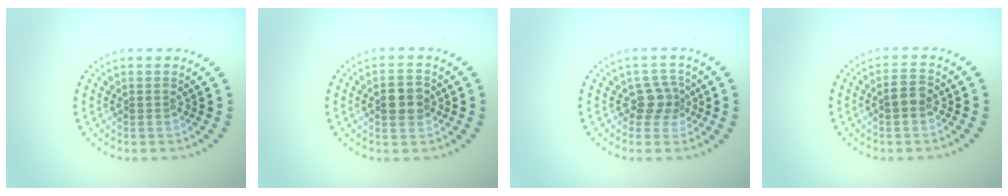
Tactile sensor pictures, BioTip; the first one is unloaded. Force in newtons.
{"total": 3.3, "press": 3.3, "slide": 0.2}
{"total": 2.4, "press": 1.9, "slide": 1.6}
{"total": 1.8, "press": 1.8, "slide": 0.1}